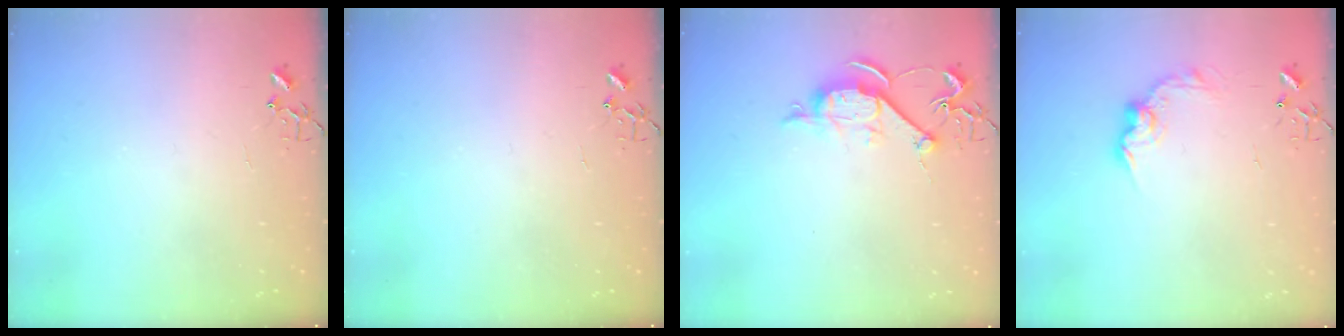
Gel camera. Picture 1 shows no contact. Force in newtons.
{"total": 0.0}
{"total": 8.5, "press": 8.5, "slide": 0.8}
{"total": 9.6, "press": 9.6, "slide": 0.4}